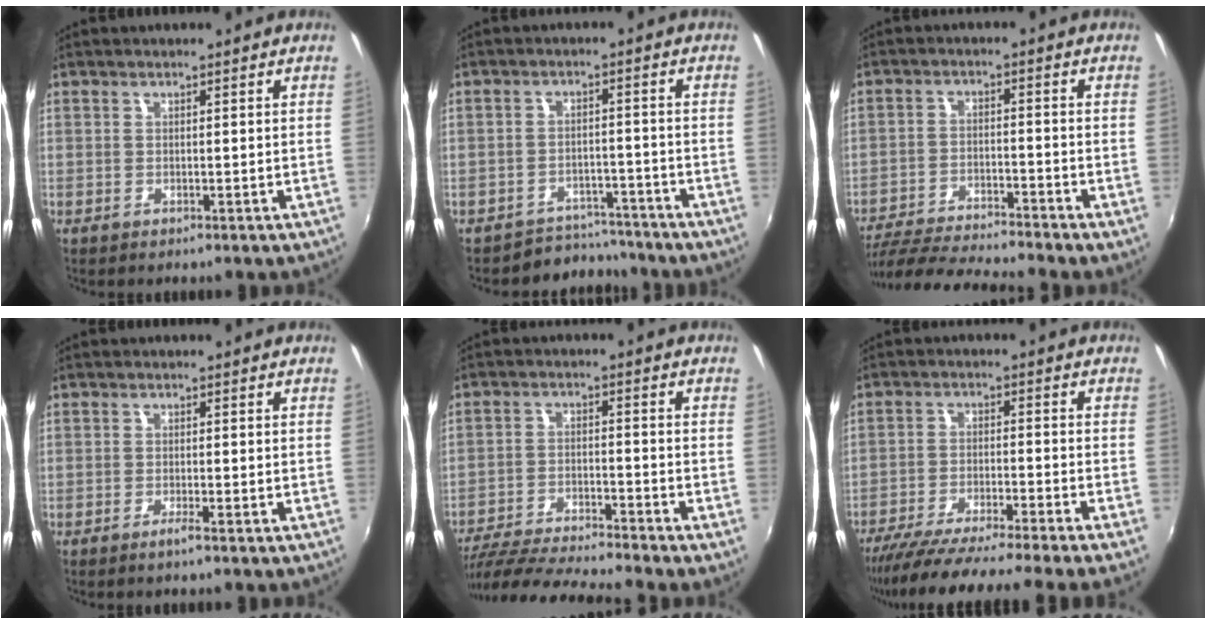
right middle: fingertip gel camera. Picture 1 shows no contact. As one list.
[{"total": 6.0, "force": [-5.3, 2.7, -0.8], "torque": [0.009, 0.022, -0.078]}, {"total": 12.9, "force": [-11.9, -0.4, 5.1], "torque": [-0.116, -0.021, -0.208]}, {"total": 1.4, "force": [-1.0, -0.1, 0.9], "torque": [-0.022, -0.003, -0.023]}, {"total": 14.3, "force": [-12.9, -0.9, 6.2], "torque": [-0.133, -0.029, -0.227]}, {"total": 15.8, "force": [-14.1, -2.6, 6.8], "torque": [-0.133, -0.040, -0.226]}]